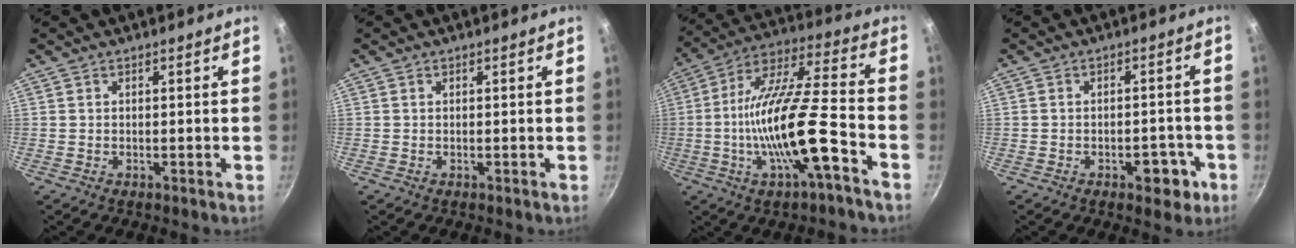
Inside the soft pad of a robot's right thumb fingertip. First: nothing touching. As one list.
[{"total": 0.0}, {"total": 18.8, "force": [-6.3, 4.3, 17.2], "torque": [-0.307, 0.041, -0.122]}, {"total": 5.7, "force": [-2.6, 3.2, 3.9], "torque": [-0.025, 0.021, -0.028]}]